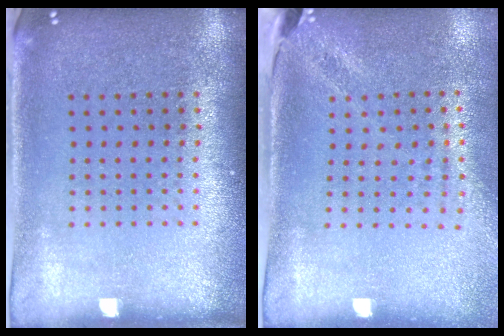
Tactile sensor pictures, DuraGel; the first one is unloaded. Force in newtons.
{"total": 1.9, "press": 1.6, "slide": 1.1}